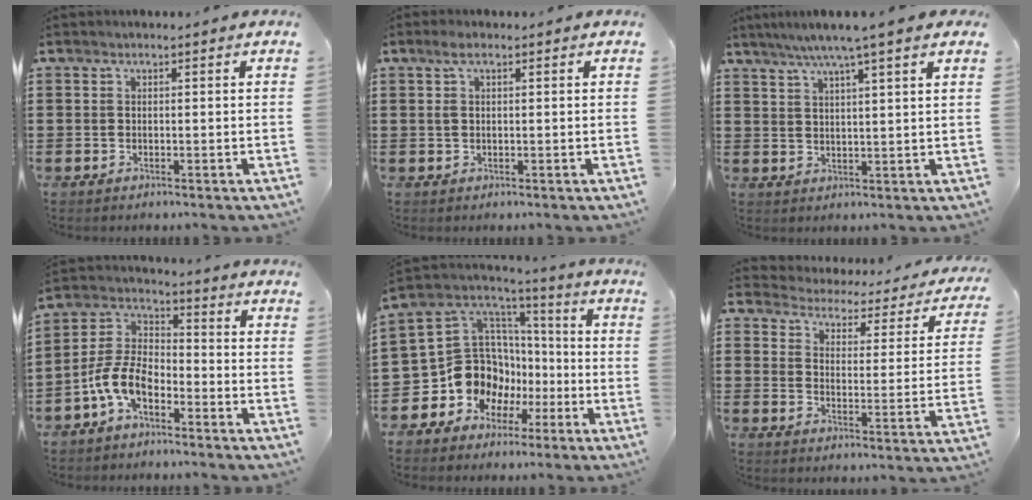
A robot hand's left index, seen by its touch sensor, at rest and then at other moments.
{"total": 2.4, "force": [0.6, 0.9, 2.1], "torque": [-0.051, 0.003, 0.008]}
{"total": 5.2, "force": [3.9, -0.5, 3.4], "torque": [-0.077, -0.008, 0.065]}
{"total": 8.6, "force": [-5.2, 4.1, 5.4], "torque": [-0.142, -0.003, -0.109]}
{"total": 13.2, "force": [-4.1, 11.6, 4.7], "torque": [-0.137, -0.013, -0.068]}
{"total": 2.5, "force": [2.4, 0.5, 0.1], "torque": [-0.025, -0.027, 0.031]}